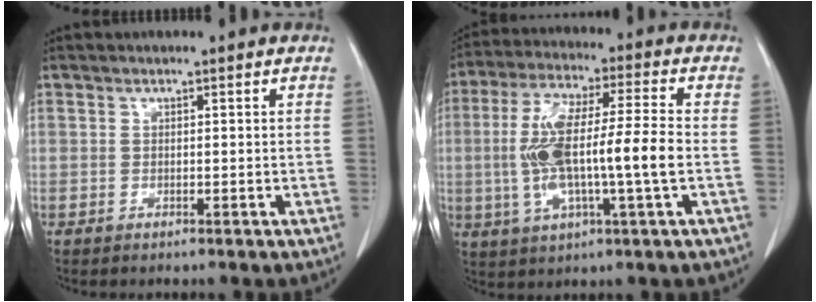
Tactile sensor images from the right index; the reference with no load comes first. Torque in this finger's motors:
{"motor_torque": [2.05, -0.09, 1.05, 0.21]}